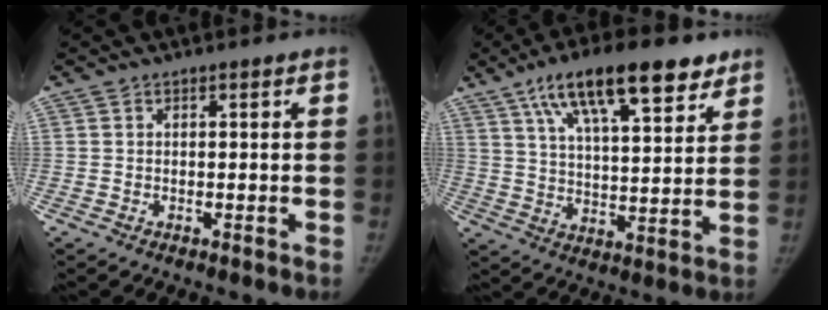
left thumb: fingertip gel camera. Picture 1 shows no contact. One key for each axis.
{"total": 19.4, "fx": 11.5, "fy": 6.9, "fz": 14.0, "tx": -0.197, "ty": -0.023, "tz": 0.189}